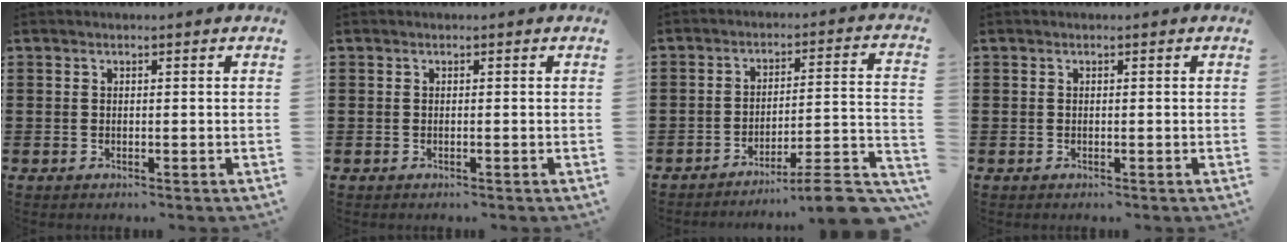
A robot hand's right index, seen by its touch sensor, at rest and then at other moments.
{"total": 0.0}
{"total": 7.8, "force": [-6.6, -0.1, 4.2], "torque": [-0.058, -0.007, -0.126]}
{"total": 0.0}